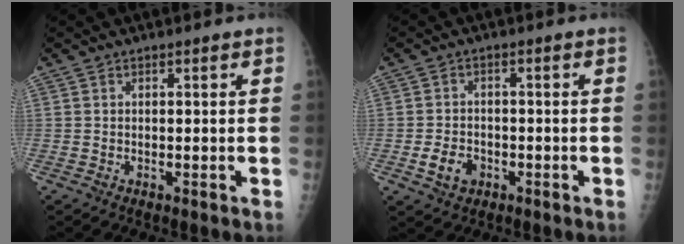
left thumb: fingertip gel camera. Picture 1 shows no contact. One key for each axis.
{"total": 4.4, "fx": -1.6, "fy": 3.4, "fz": 2.3, "tx": -0.031, "ty": 0.007, "tz": -0.024}